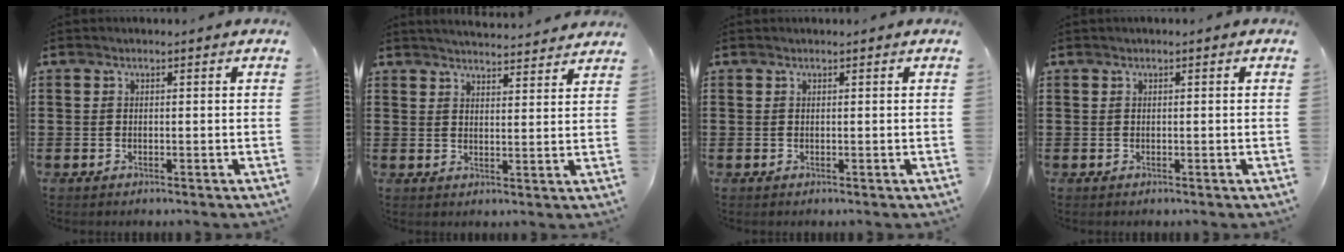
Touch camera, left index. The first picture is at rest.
{"total": 3.6, "force": [3.5, -0.5, 0.3], "torque": [-0.017, -0.019, 0.062]}
{"total": 0.0}
{"total": 0.0}